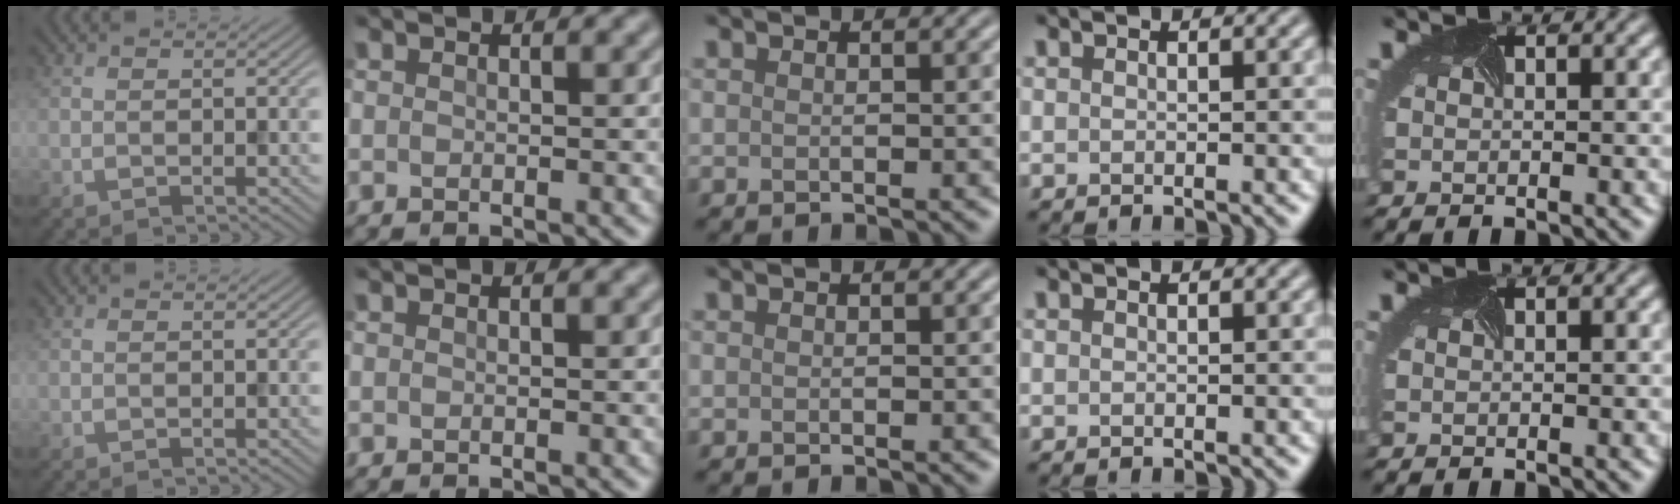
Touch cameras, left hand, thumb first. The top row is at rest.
{}